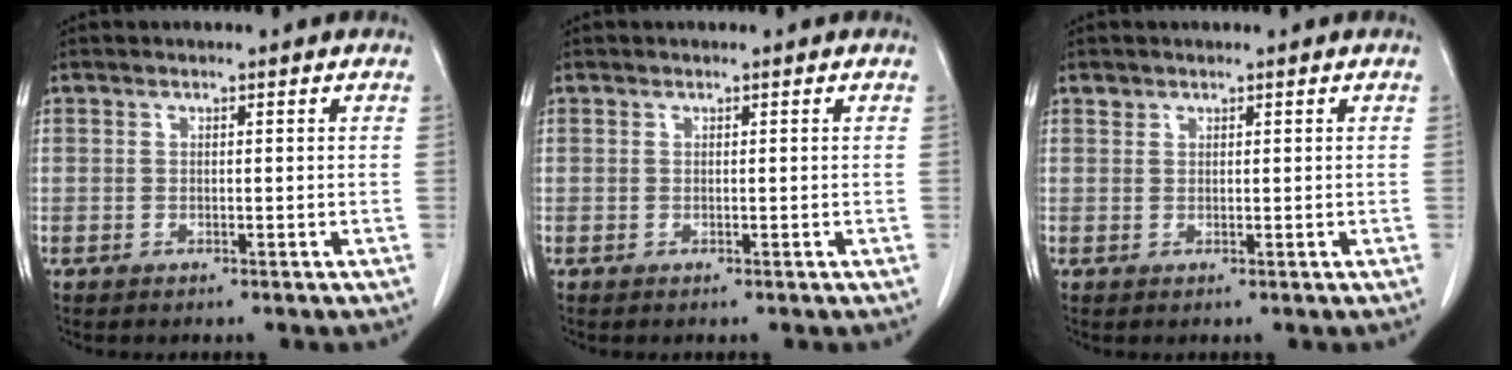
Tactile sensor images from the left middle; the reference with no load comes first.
{"total": 0.0}
{"total": 0.8, "force": [0.6, 0.4, 0.0], "torque": [0.004, 0.002, 0.008]}